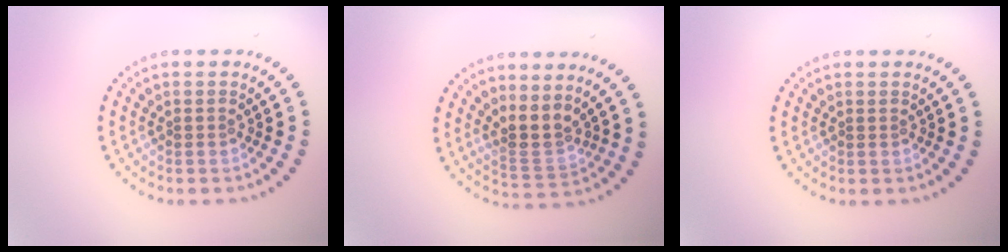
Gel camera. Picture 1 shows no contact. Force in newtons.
{"total": 2.4, "press": 2.0, "slide": 1.5}
{"total": 0.0}